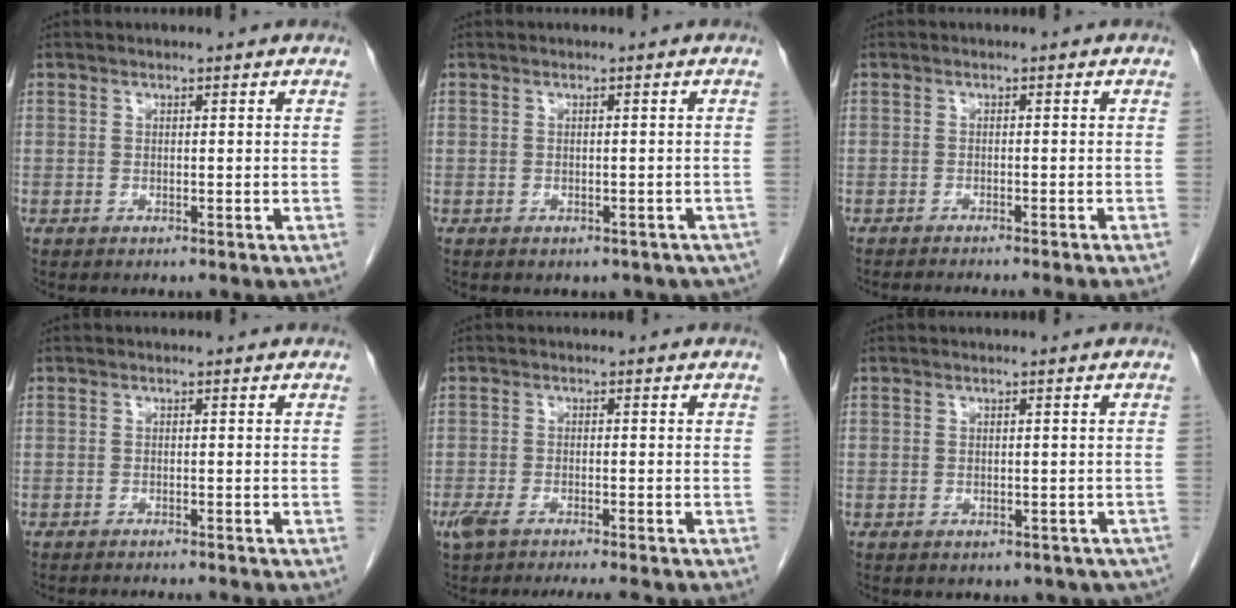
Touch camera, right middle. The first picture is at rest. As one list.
[{"total": 6.2, "force": [-4.8, 3.4, 1.8], "torque": [-0.011, 0.007, -0.045]}, {"total": 6.4, "force": [-5.6, -0.8, 2.8], "torque": [-0.014, -0.008, -0.078]}, {"total": 4.2, "force": [-4.0, -0.4, 1.3], "torque": [-0.011, -0.006, -0.055]}, {"total": 9.0, "force": [-7.3, 1.3, 5.0], "torque": [-0.078, -0.005, -0.111]}, {"total": 7.7, "force": [-5.8, 4.4, 2.3], "torque": [-0.023, 0.003, -0.056]}]